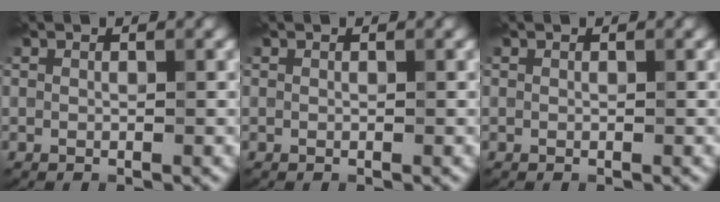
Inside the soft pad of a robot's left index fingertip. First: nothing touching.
{"total": 0.0}
{"total": 0.0}